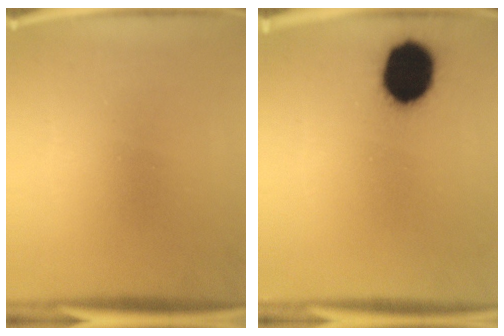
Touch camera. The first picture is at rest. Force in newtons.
{"total": 14.4}